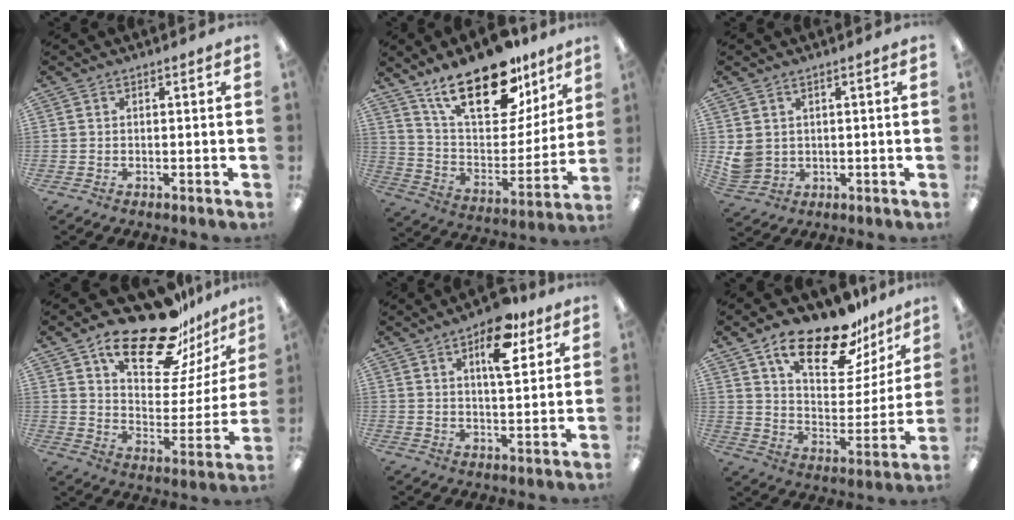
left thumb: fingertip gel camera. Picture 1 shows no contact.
{"total": 24.4, "force": [16.5, 10.6, 14.6], "torque": [-0.227, -0.100, 0.287]}
{"total": 4.1, "force": [1.4, 3.6, 1.4], "torque": [-0.031, -0.003, 0.028]}
{"total": 23.2, "force": [17.1, 8.5, 13.2], "torque": [-0.205, -0.110, 0.288]}
{"total": 11.8, "force": [6.2, 5.4, 8.4], "torque": [-0.112, -0.021, 0.099]}
{"total": 20.8, "force": [15.0, 8.2, 11.8], "torque": [-0.182, -0.092, 0.253]}